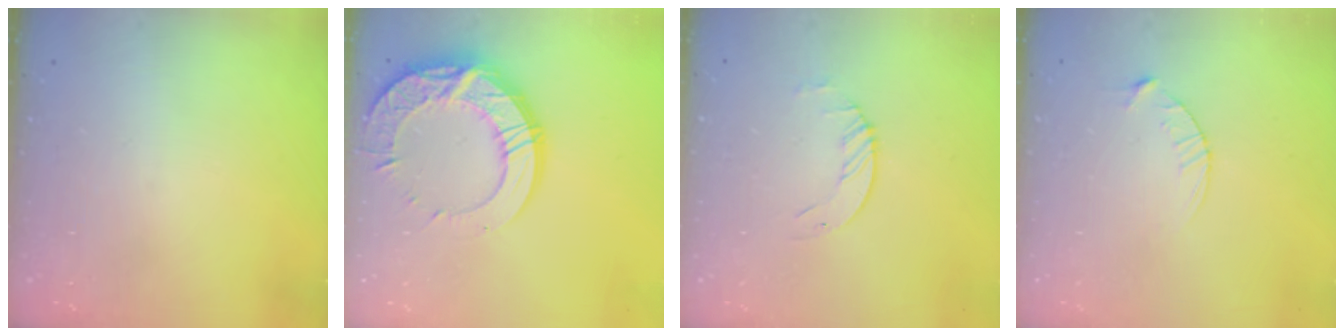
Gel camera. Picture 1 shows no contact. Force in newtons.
{"total": 18.7, "press": 18.7, "slide": 1.4}
{"total": 1.6, "press": 1.6, "slide": 0.2}
{"total": 3.6, "press": 3.5, "slide": 0.5}